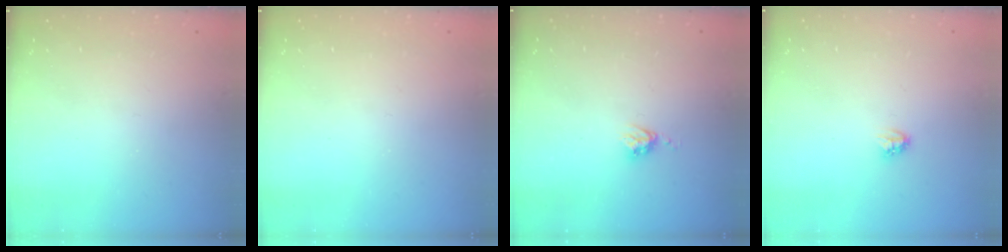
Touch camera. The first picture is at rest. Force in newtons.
{"total": 0.0}
{"total": 4.0, "press": 3.9, "slide": 0.6}
{"total": 2.8, "press": 2.8, "slide": 0.3}